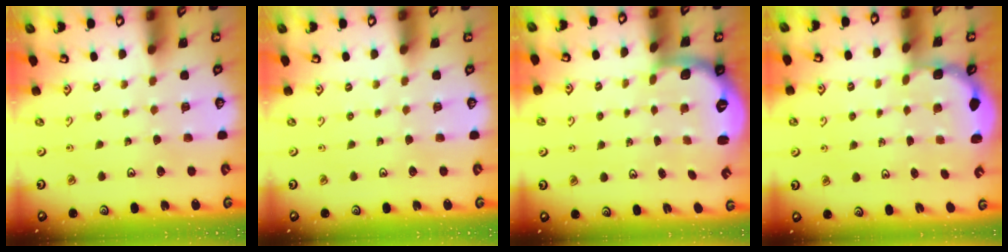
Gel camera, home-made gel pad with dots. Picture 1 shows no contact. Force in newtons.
{"total": 0.0}
{"total": 2.5, "press": 2.0, "slide": 1.5}
{"total": 2.9, "press": 2.4, "slide": 1.8}